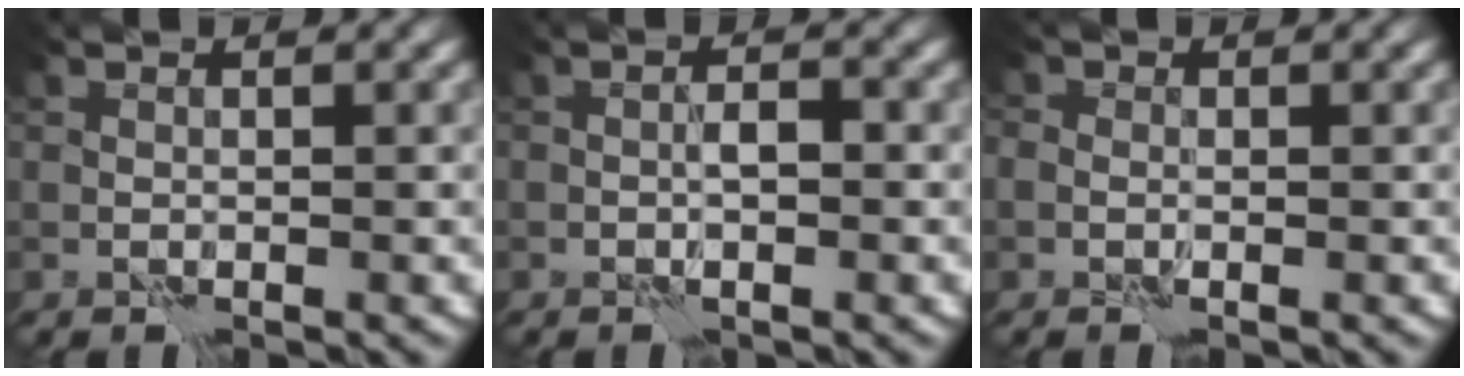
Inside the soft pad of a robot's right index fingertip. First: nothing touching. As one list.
[{"total": 1.0, "force": [-0.1, 0.1, 1.0], "torque": [-0.018, 0.005, -0.004]}, {"total": 0.7, "force": [-0.1, 0.5, 0.4], "torque": [-0.006, 0.001, -0.005]}]